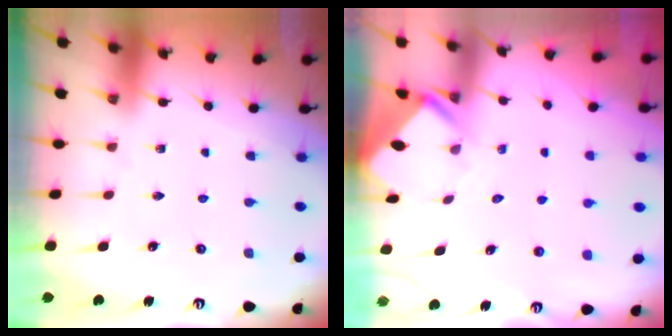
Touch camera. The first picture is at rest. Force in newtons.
{"total": 2.7, "press": 2.7, "slide": 0.1}